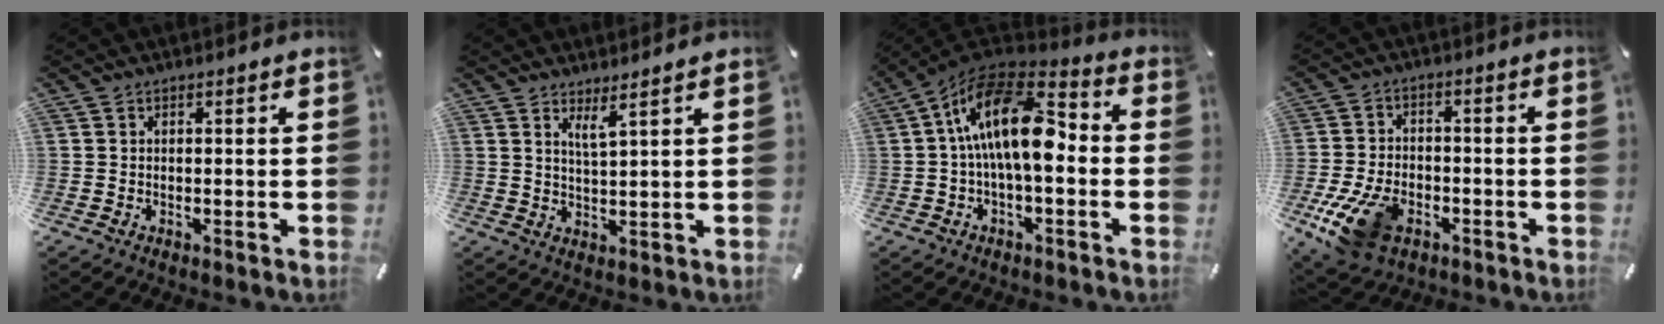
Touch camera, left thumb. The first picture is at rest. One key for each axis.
{"total": 3.9, "fx": 3.2, "fy": -0.2, "fz": 2.2, "tx": -0.050, "ty": -0.012, "tz": 0.055}
{"total": 17.9, "fx": 0.7, "fy": 9.1, "fz": 15.4, "tx": -0.274, "ty": 0.003, "tz": 0.009}
{"total": 12.0, "fx": -5.9, "fy": 7.4, "fz": 7.3, "tx": -0.152, "ty": 0.022, "tz": -0.104}